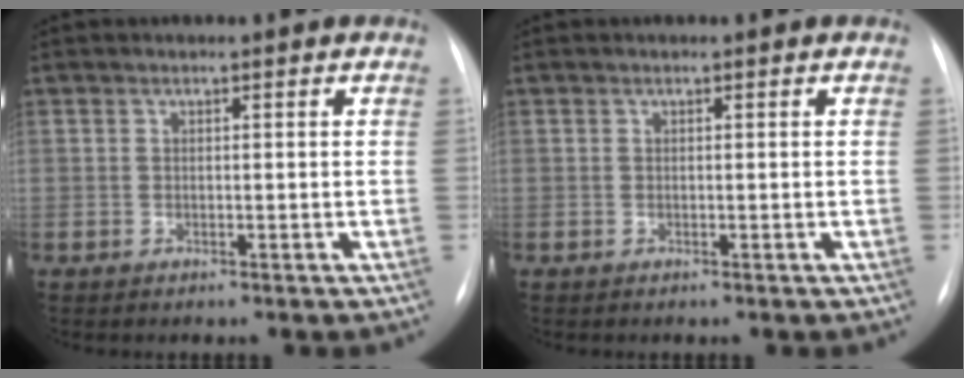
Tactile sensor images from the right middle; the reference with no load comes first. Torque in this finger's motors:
{"motor_torque": [0.00, 0.00, 0.00, 0.00]}